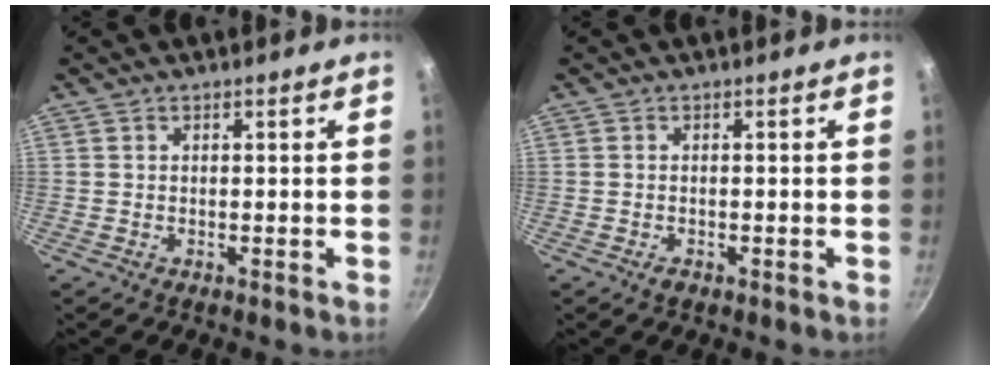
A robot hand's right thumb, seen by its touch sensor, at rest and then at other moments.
{"total": 1.3, "force": [-0.7, 0.7, 0.7], "torque": [-0.014, 0.001, -0.013]}